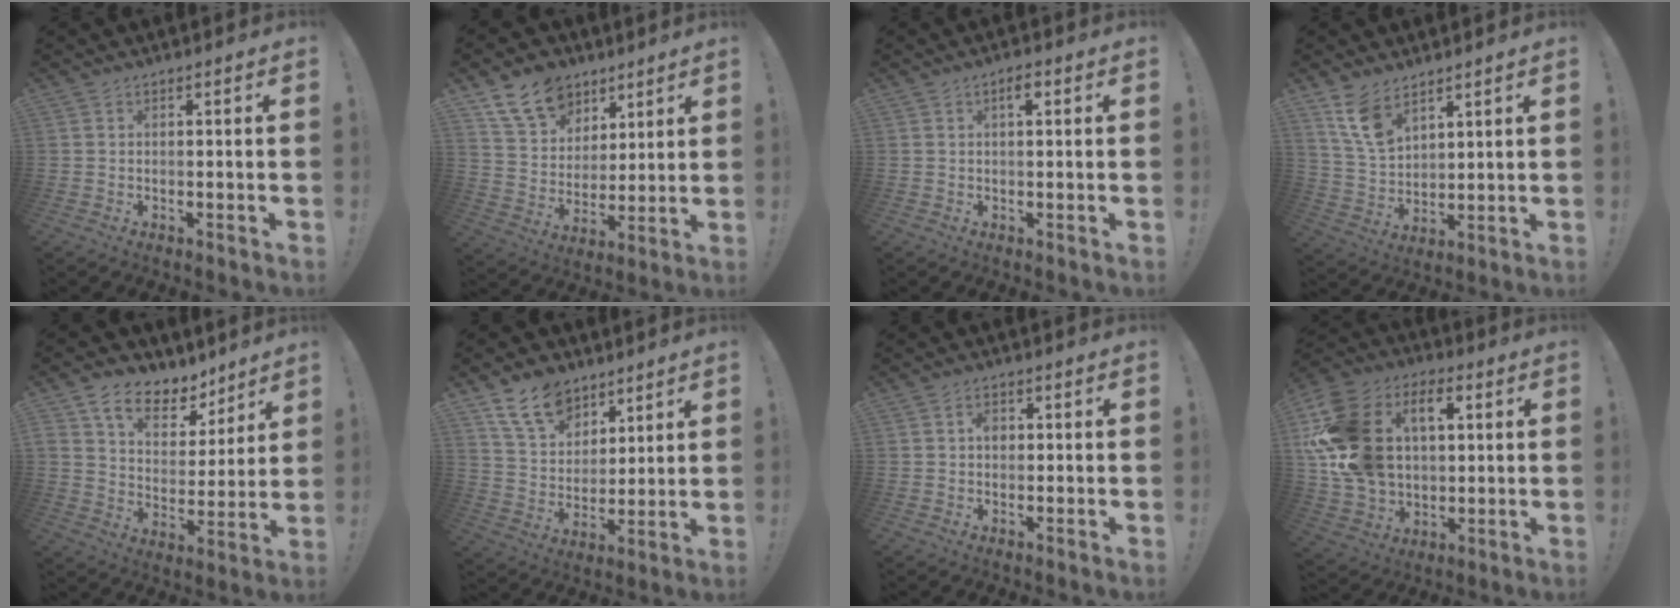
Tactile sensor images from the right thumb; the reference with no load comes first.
{"total": 14.2, "force": [9.0, 10.0, 4.6], "torque": [-0.078, -0.054, 0.175]}
{"total": 2.1, "force": [0.9, 0.7, 1.8], "torque": [-0.033, 0.004, 0.011]}
{"total": 10.0, "force": [7.1, 5.1, 4.9], "torque": [-0.093, -0.036, 0.139]}
{"total": 10.9, "force": [7.7, 6.2, 4.5], "torque": [-0.076, -0.052, 0.146]}
{"total": 13.6, "force": [9.1, 8.8, 5.0], "torque": [-0.089, -0.053, 0.176]}
{"total": 2.4, "force": [-0.1, 1.8, 1.6], "torque": [-0.015, 0.002, -0.007]}
{"total": 23.4, "force": [5.4, 16.5, 15.8], "torque": [-0.293, -0.013, 0.102]}